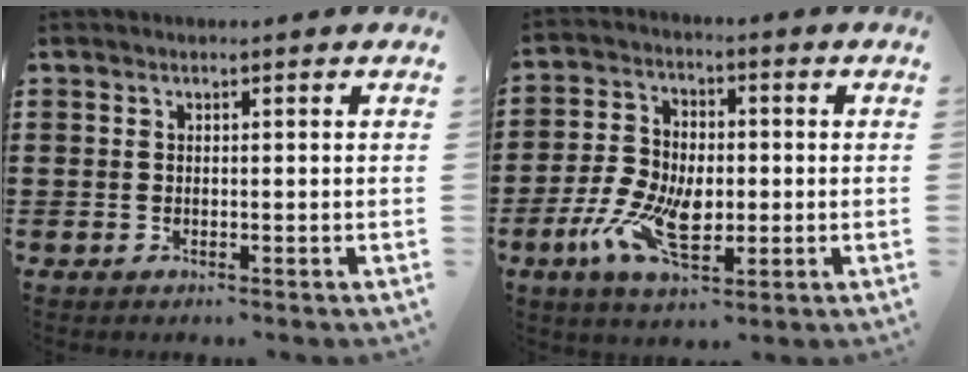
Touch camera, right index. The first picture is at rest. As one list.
[{"total": 9.6, "force": [-2.7, 5.5, 7.4], "torque": [-0.176, -0.001, -0.052]}]